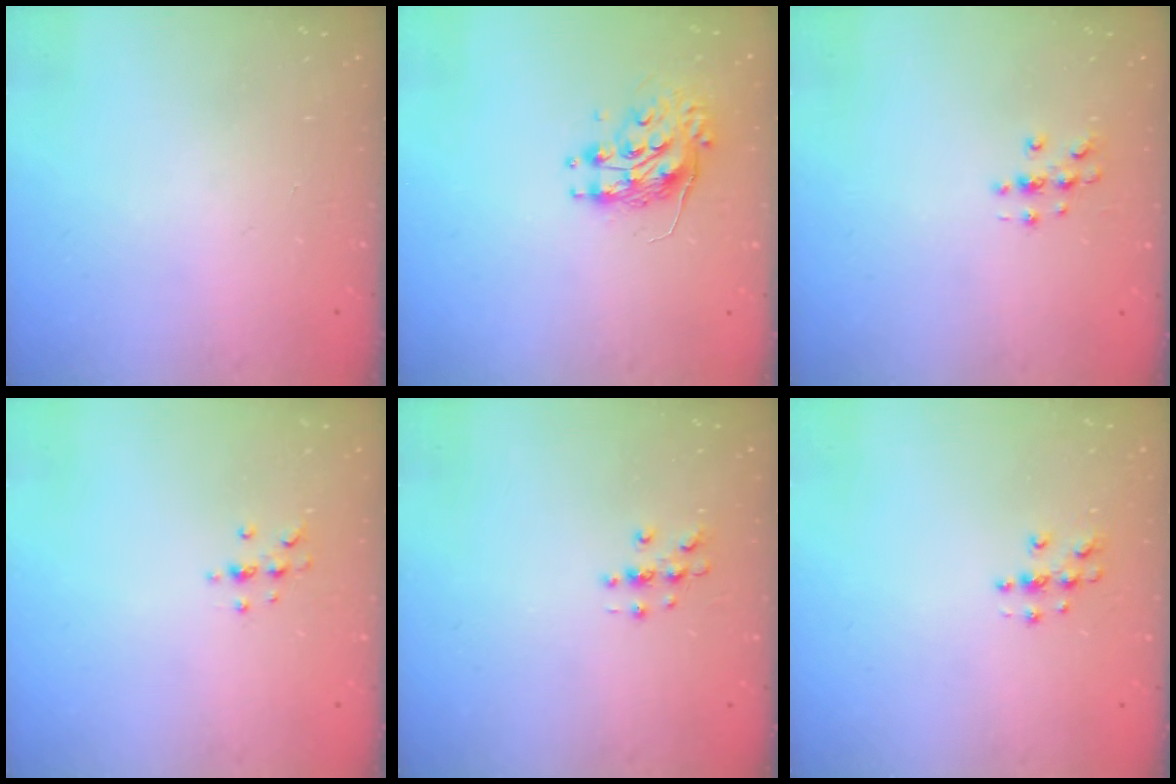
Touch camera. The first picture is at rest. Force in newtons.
{"total": 8.2, "press": 8.2, "slide": 0.3}
{"total": 3.0, "press": 3.0, "slide": 0.3}
{"total": 3.7, "press": 3.7, "slide": 0.5}
{"total": 2.9, "press": 2.9, "slide": 0.3}
{"total": 3.7, "press": 3.7, "slide": 0.2}